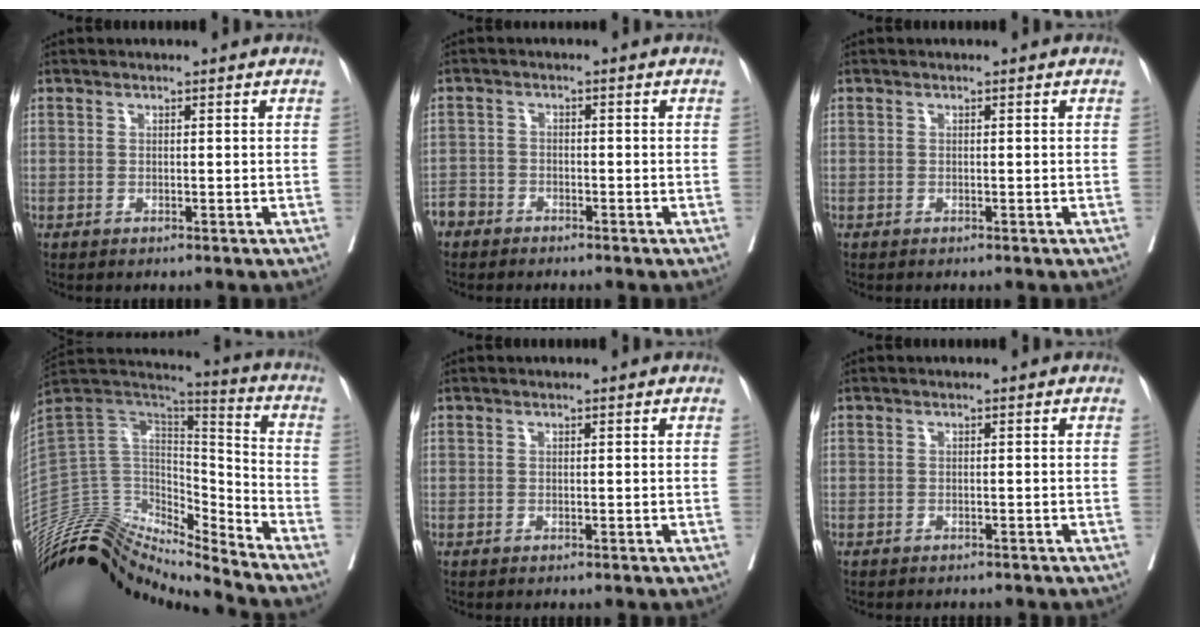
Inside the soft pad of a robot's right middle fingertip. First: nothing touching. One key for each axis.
{"total": 3.4, "fx": -2.9, "fy": 1.7, "fz": 0.0, "tx": -0.002, "ty": 0.003, "tz": -0.060}
{"total": 0.0}
{"total": 17.2, "fx": -16.3, "fy": 3.6, "fz": 3.9, "tx": -0.060, "ty": 0.099, "tz": -0.285}
{"total": 0.0}
{"total": 1.9, "fx": -1.7, "fy": 0.6, "fz": 0.5, "tx": -0.012, "ty": -0.003, "tz": -0.023}